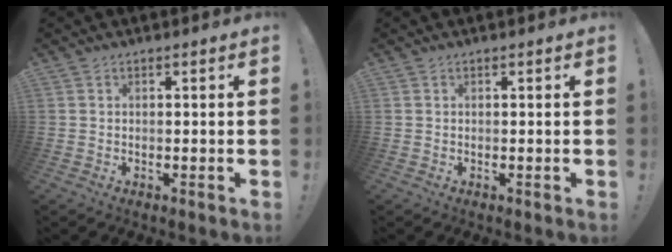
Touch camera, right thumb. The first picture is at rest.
{"total": 0.0}